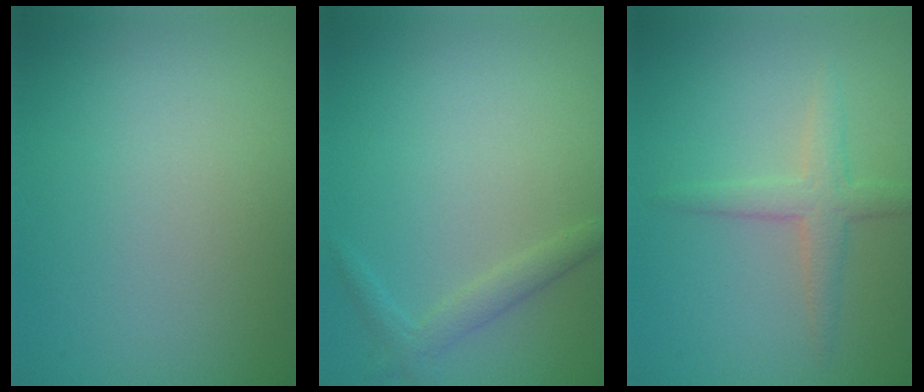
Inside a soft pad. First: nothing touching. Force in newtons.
{"total": 1.5, "press": 1.5, "slide": 0.1}
{"total": 2.4, "press": 2.4, "slide": 0.2}